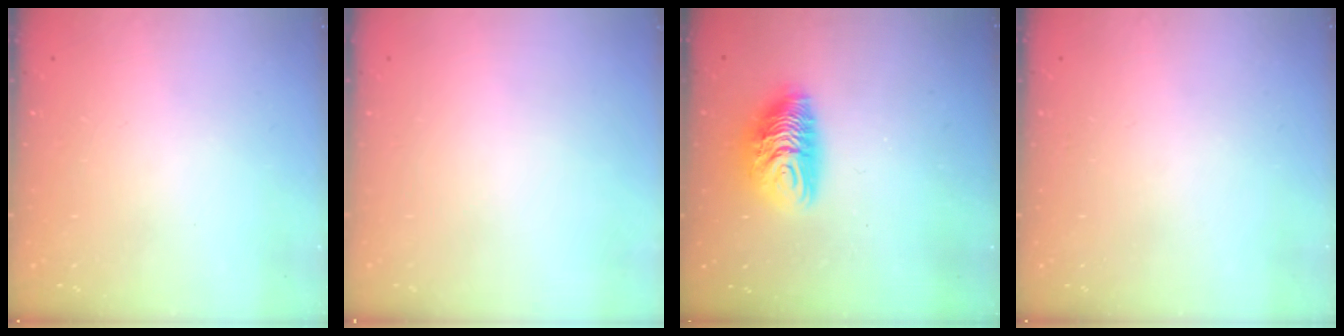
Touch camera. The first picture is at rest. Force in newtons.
{"total": 0.0}
{"total": 10.2, "press": 10.1, "slide": 0.9}
{"total": 0.0}